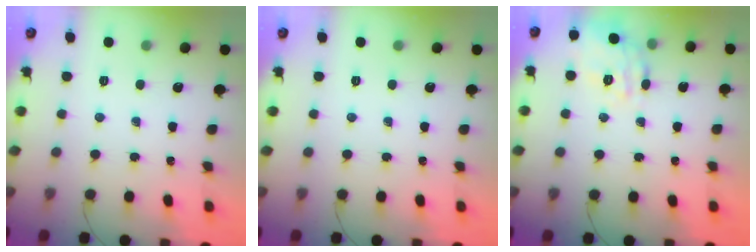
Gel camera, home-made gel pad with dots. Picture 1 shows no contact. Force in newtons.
{"total": 0.0}
{"total": 9.6, "press": 9.6, "slide": 0.7}